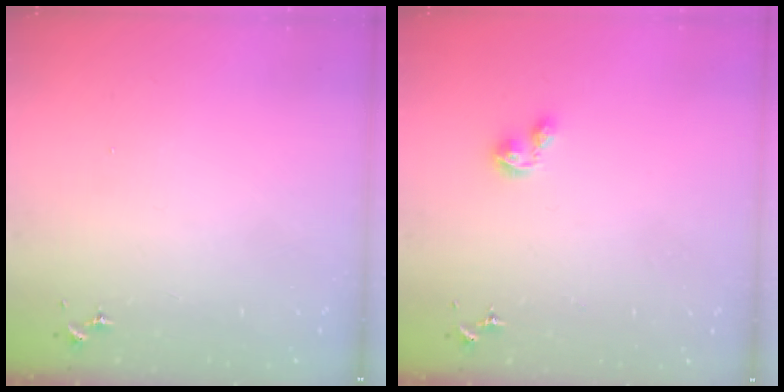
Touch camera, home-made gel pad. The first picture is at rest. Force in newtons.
{"total": 2.3, "press": 2.3, "slide": 0.4}